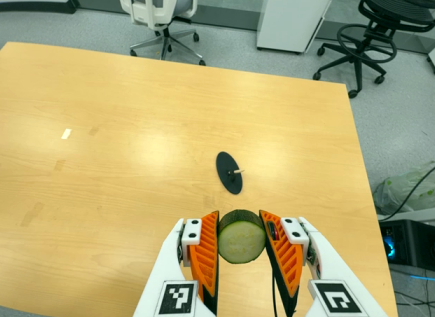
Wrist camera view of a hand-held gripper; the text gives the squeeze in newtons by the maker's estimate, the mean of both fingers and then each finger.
{"total": 11.0, "left": 9.7, "right": 12.2}